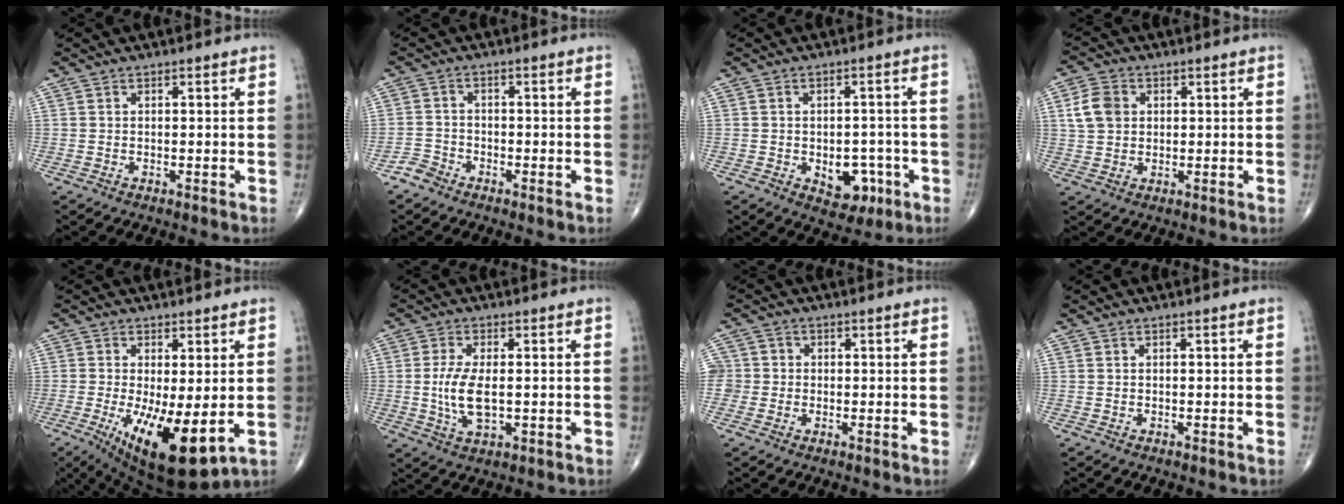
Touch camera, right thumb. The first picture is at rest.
{"total": 2.5, "force": [-2.1, 1.4, 0.1], "torque": [0.002, 0.008, -0.045]}
{"total": 7.2, "force": [-2.5, 4.9, 4.7], "torque": [-0.028, 0.018, -0.022]}
{"total": 6.1, "force": [1.4, 4.8, 3.5], "torque": [-0.056, 0.004, 0.025]}
{"total": 13.9, "force": [-3.0, 4.8, 12.7], "torque": [-0.211, -0.029, -0.030]}
{"total": 7.8, "force": [-0.4, 3.5, 6.9], "torque": [-0.144, -0.010, -0.005]}
{"total": 3.9, "force": [-0.6, 3.9, 0.6], "torque": [0.007, 0.012, -0.016]}
{"total": 0.0}